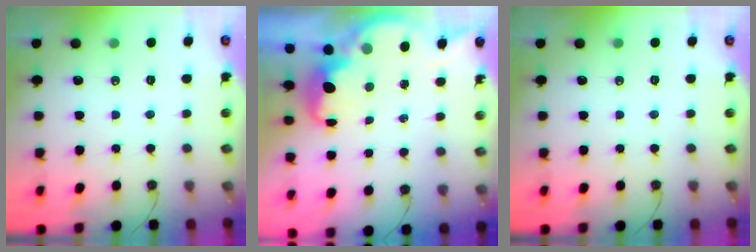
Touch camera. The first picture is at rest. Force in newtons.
{"total": 2.5, "press": 2.4, "slide": 0.7}
{"total": 0.0}